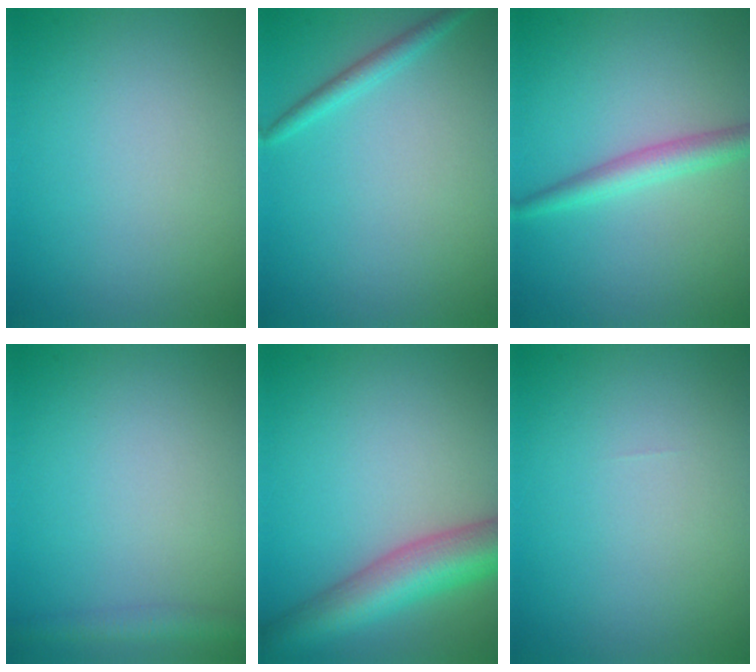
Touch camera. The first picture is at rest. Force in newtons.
{"total": 1.5, "press": 1.5, "slide": 0.1}
{"total": 2.6, "press": 2.6, "slide": 0.1}
{"total": 1.8, "press": 1.8, "slide": 0.1}
{"total": 7.2, "press": 7.2, "slide": 0.3}
{"total": 0.0}